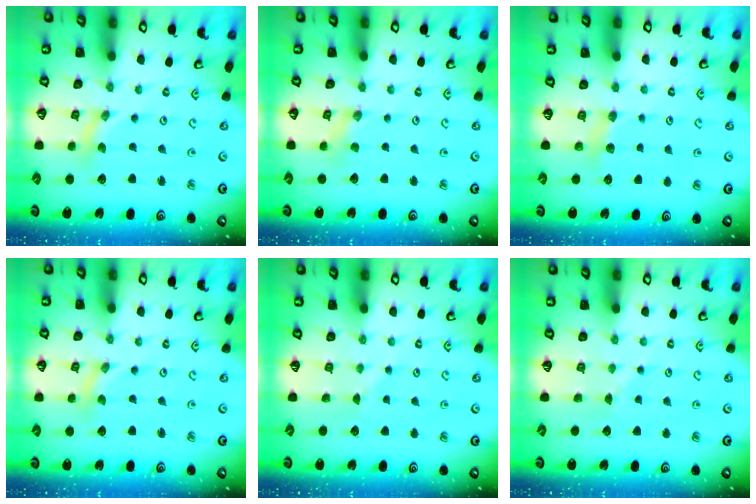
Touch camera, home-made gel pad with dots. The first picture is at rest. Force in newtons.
{"total": 0.0}
{"total": 4.2, "press": 4.1, "slide": 0.8}
{"total": 0.0}
{"total": 2.9, "press": 2.9, "slide": 0.5}
{"total": 2.9, "press": 2.9, "slide": 0.5}